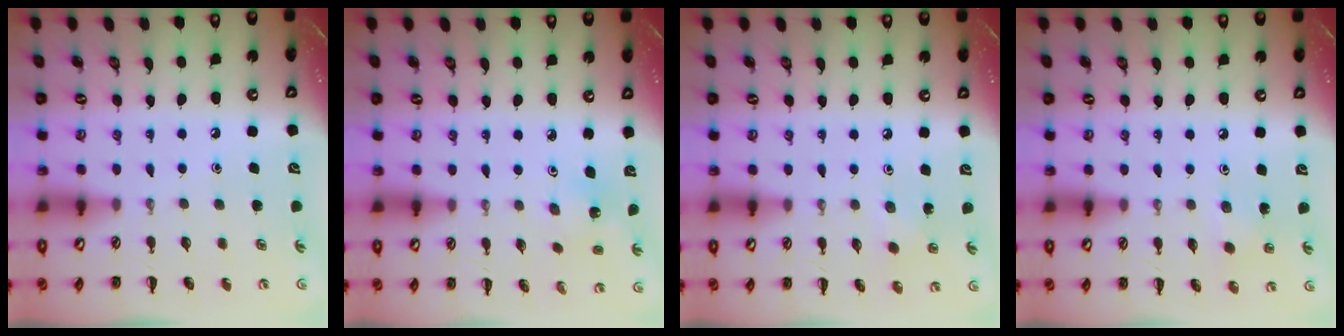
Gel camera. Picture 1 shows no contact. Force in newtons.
{"total": 3.0, "press": 2.8, "slide": 1.0}
{"total": 2.2, "press": 2.1, "slide": 0.7}
{"total": 2.9, "press": 2.7, "slide": 0.9}